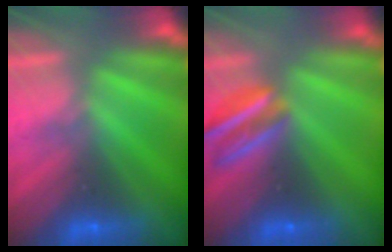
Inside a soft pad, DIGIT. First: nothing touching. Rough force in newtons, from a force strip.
{"total": 6.4}